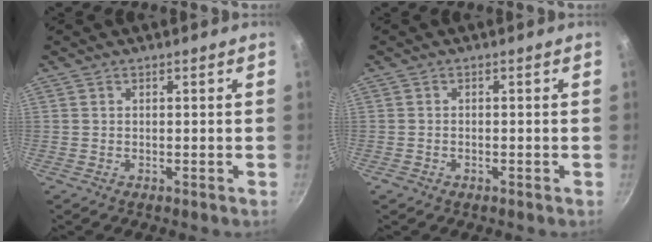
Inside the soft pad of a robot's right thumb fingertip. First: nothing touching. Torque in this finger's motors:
{"motor_torque": [-0.21, 0.20, 0.09, 0.23, 0.02]}